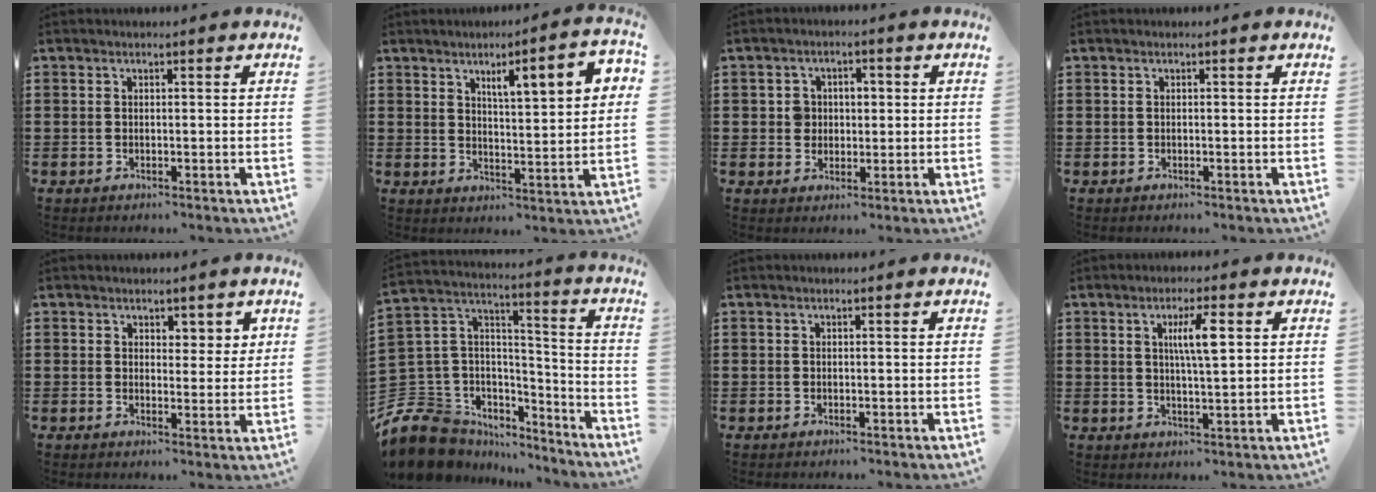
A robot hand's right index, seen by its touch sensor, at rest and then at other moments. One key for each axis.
{"total": 6.5, "fx": 2.9, "fy": 1.3, "fz": 5.7, "tx": -0.091, "ty": -0.011, "tz": 0.038}
{"total": 3.0, "fx": 0.0, "fy": 2.7, "fz": 1.2, "tx": -0.037, "ty": 0.011, "tz": -0.005}
{"total": 0.0}
{"total": 3.1, "fx": 2.6, "fy": 1.7, "fz": 0.1, "tx": -0.004, "ty": 0.000, "tz": 0.048}
{"total": 10.5, "fx": -6.6, "fy": 7.8, "fz": 2.6, "tx": -0.104, "ty": -0.003, "tz": -0.126}
{"total": 0.0}
{"total": 5.4, "fx": 1.5, "fy": 1.0, "fz": 5.1, "tx": -0.102, "ty": 0.008, "tz": 0.022}